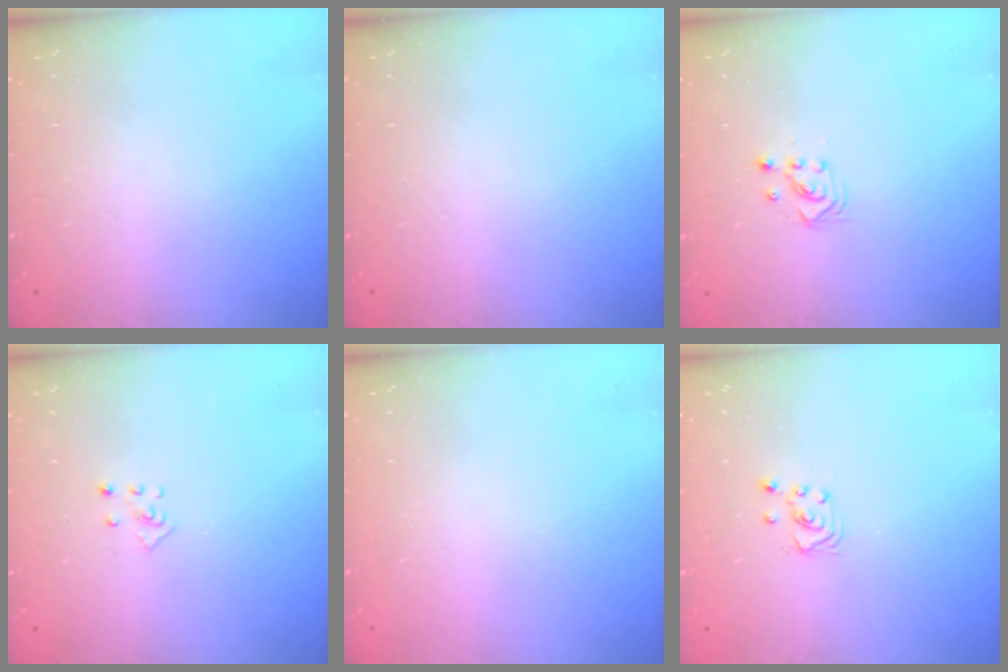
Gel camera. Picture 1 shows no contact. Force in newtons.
{"total": 0.0}
{"total": 2.2, "press": 2.2, "slide": 0.2}
{"total": 3.9, "press": 3.9, "slide": 0.2}
{"total": 0.0}
{"total": 2.3, "press": 2.3, "slide": 0.2}